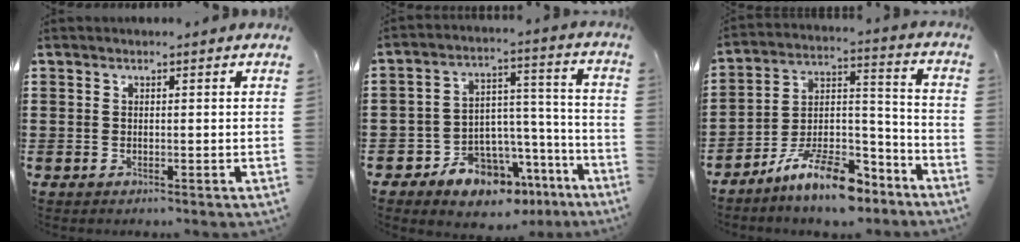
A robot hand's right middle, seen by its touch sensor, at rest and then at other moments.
{"total": 8.7, "force": [-7.3, 4.3, 1.8], "torque": [-0.029, 0.033, -0.134]}
{"total": 11.7, "force": [-9.7, 2.8, 6.0], "torque": [-0.102, 0.034, -0.185]}